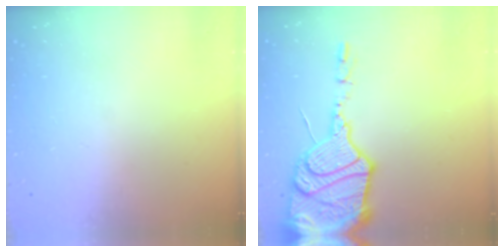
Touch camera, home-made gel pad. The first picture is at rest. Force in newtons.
{"total": 20.3, "press": 20.1, "slide": 2.1}